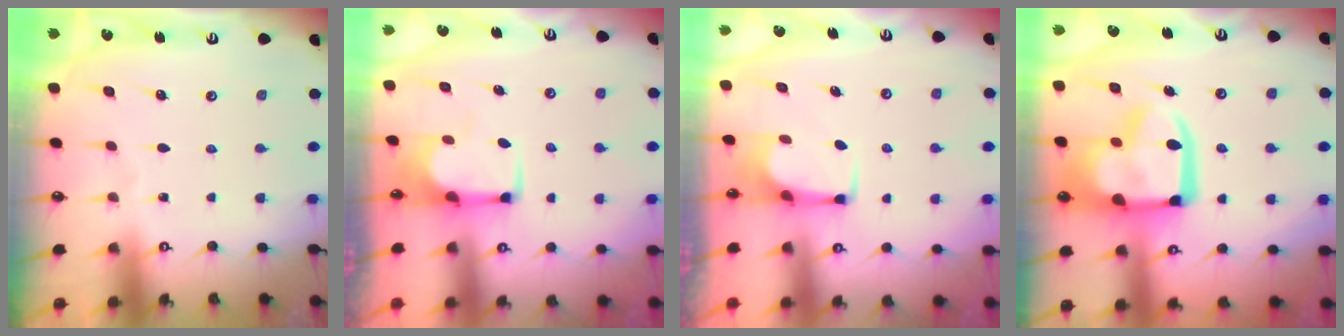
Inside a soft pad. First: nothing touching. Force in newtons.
{"total": 2.0, "press": 1.7, "slide": 1.0}
{"total": 2.7, "press": 2.7, "slide": 0.4}
{"total": 21.1, "press": 20.9, "slide": 2.4}